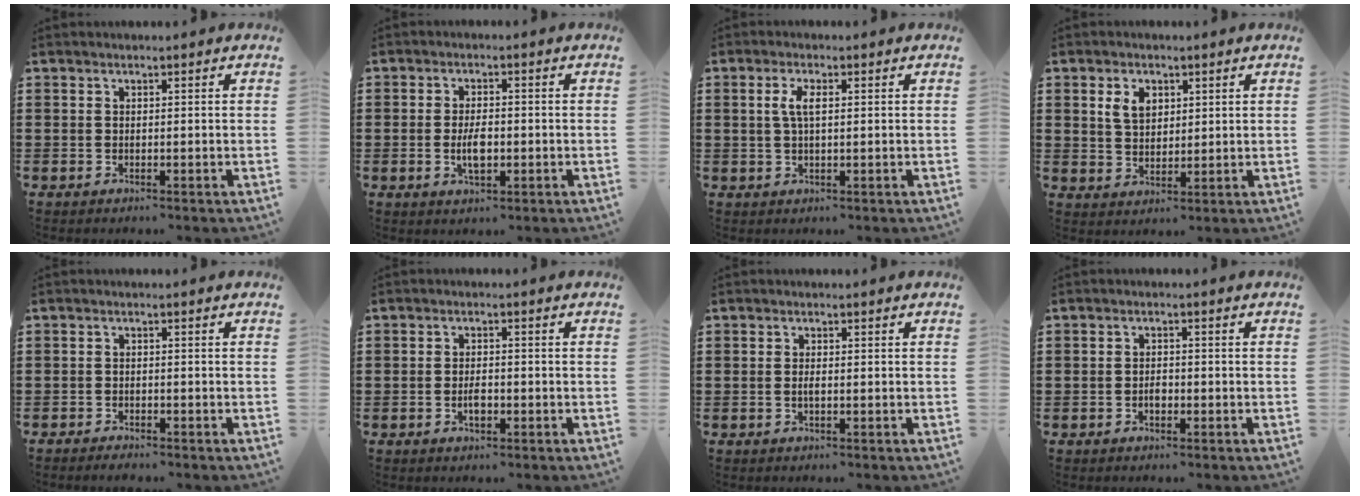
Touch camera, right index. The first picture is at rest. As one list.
[{"total": 4.4, "force": [-0.8, 1.7, 3.9], "torque": [-0.084, -0.001, -0.018]}, {"total": 3.1, "force": [0.6, 1.0, 2.8], "torque": [-0.058, 0.006, 0.008]}, {"total": 3.9, "force": [1.6, 2.6, 2.4], "torque": [-0.056, 0.010, 0.028]}, {"total": 1.0, "force": [-1.0, 0.0, 0.0], "torque": [-0.004, 0.000, -0.021]}, {"total": 2.5, "force": [-0.9, 1.1, 2.1], "torque": [-0.040, 0.000, -0.015]}, {"total": 0.9, "force": [-0.2, 0.2, 0.9], "torque": [-0.016, -0.001, -0.003]}, {"total": 1.5, "force": [-0.7, 1.0, 1.0], "torque": [-0.021, -0.001, -0.012]}]